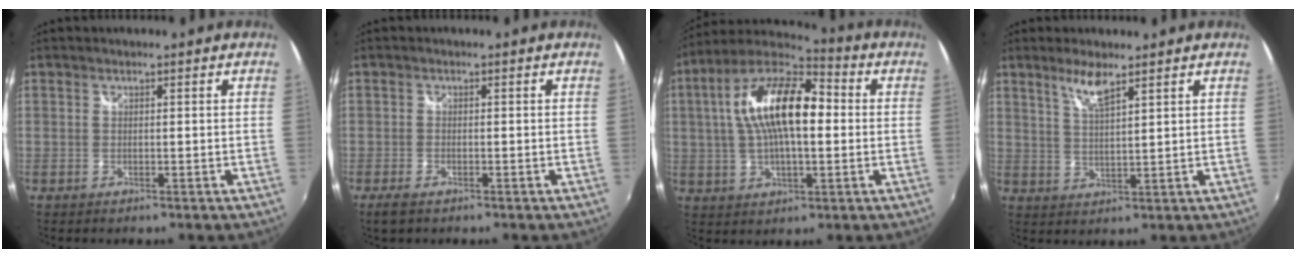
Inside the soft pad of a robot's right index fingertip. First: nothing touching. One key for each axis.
{"total": 2.8, "fx": -1.9, "fy": 1.2, "fz": 1.7, "tx": -0.038, "ty": -0.008, "tz": -0.034}
{"total": 17.6, "fx": 2.0, "fy": 7.7, "fz": 15.8, "tx": -0.290, "ty": 0.022, "tz": 0.023}
{"total": 4.8, "fx": 3.4, "fy": 0.7, "fz": 3.4, "tx": -0.066, "ty": -0.001, "tz": 0.067}